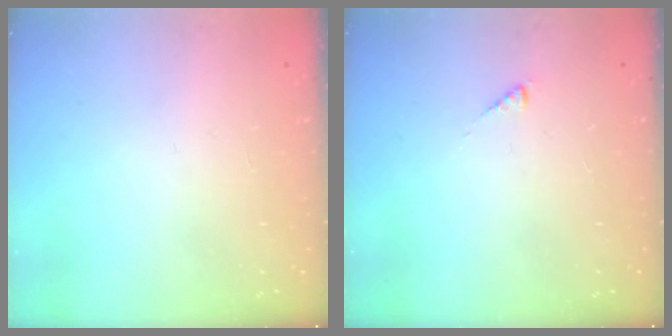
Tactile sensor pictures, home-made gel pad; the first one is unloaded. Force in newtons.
{"total": 2.0, "press": 2.0, "slide": 0.3}